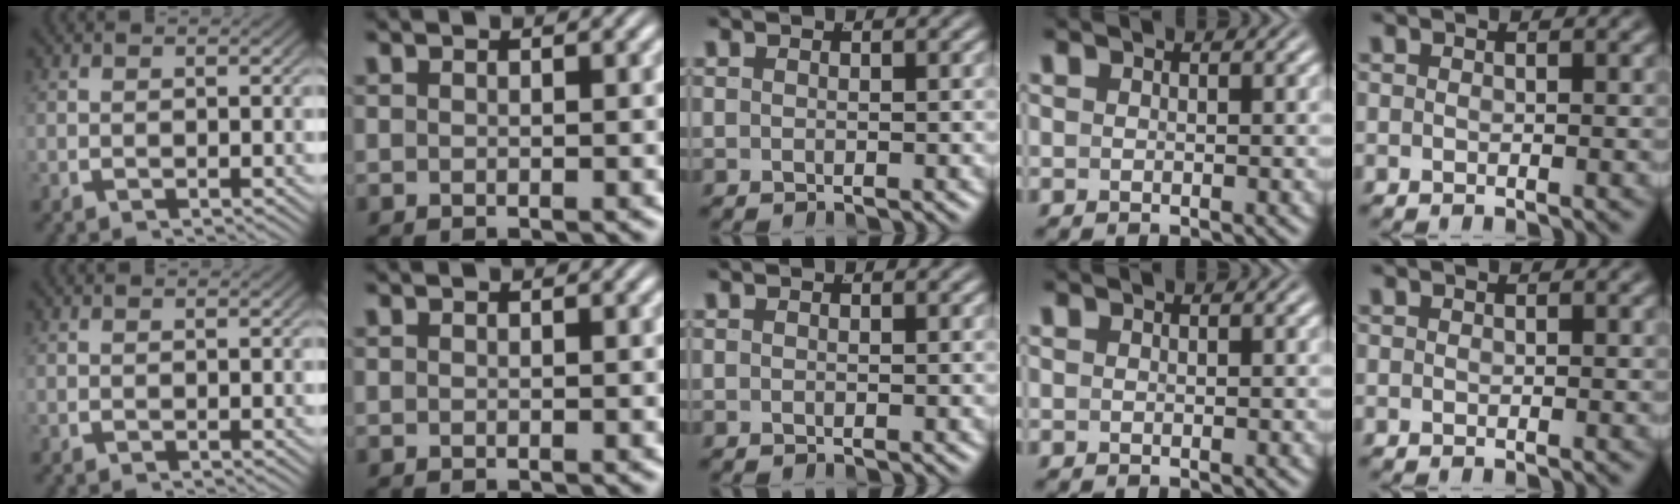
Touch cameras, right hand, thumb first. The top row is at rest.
{}